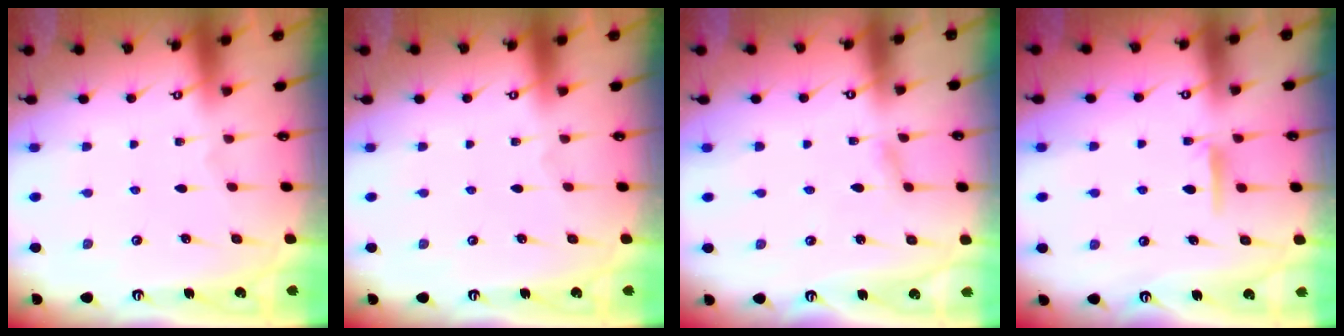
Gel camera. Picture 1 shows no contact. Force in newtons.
{"total": 0.0}
{"total": 2.6, "press": 2.6, "slide": 0.2}
{"total": 5.2, "press": 5.2, "slide": 0.5}